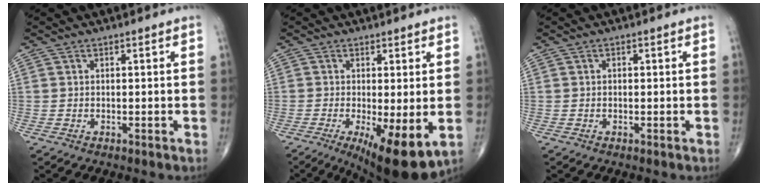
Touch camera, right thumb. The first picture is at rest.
{"total": 11.4, "force": [-3.1, 3.3, 10.4], "torque": [-0.160, -0.026, -0.039]}
{"total": 0.5, "force": [0.1, 0.3, 0.4], "torque": [-0.009, 0.000, 0.002]}